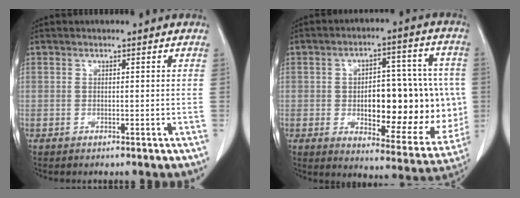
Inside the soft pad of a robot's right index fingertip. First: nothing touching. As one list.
[{"total": 18.5, "force": [-1.4, 7.6, 16.8], "torque": [-0.215, 0.022, -0.002]}]